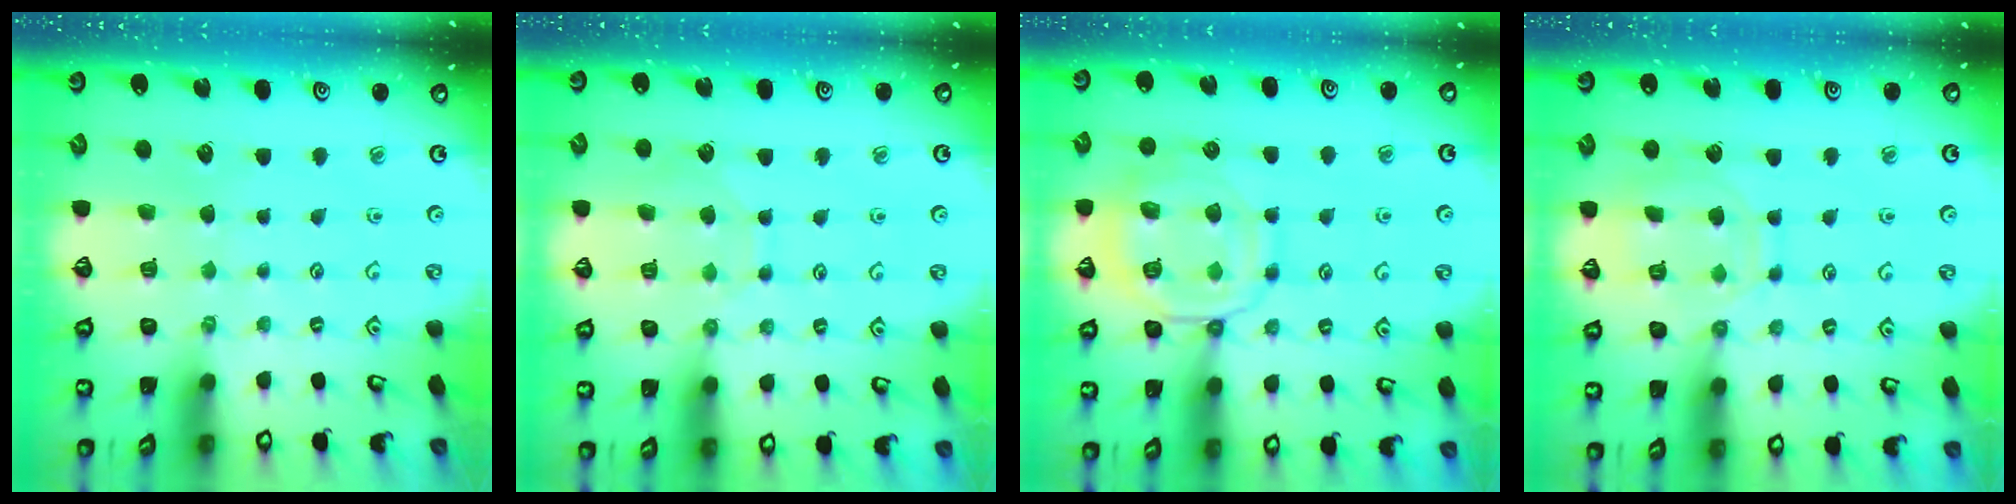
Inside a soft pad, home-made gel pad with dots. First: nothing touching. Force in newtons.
{"total": 7.1, "press": 7.1, "slide": 0.5}
{"total": 12.2, "press": 12.1, "slide": 1.3}
{"total": 11.7, "press": 11.7, "slide": 0.8}